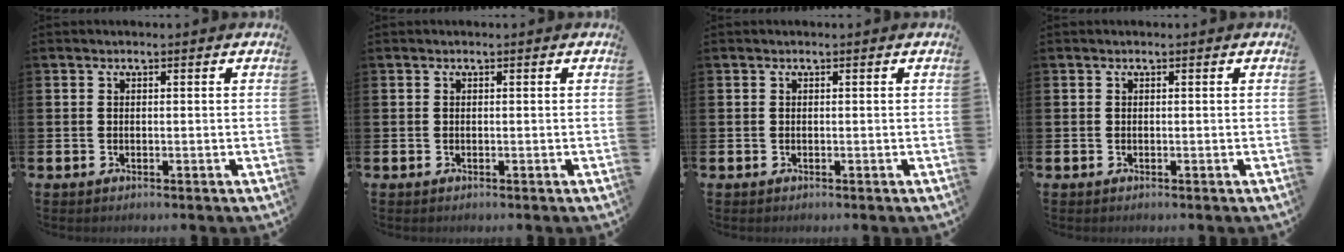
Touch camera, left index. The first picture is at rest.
{"total": 0.0}
{"total": 0.0}
{"total": 0.0}